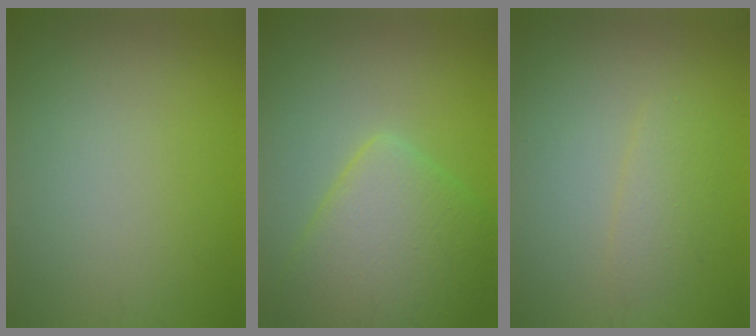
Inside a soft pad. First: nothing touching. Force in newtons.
{"total": 6.8, "press": 6.8, "slide": 0.3}
{"total": 1.8, "press": 1.8, "slide": 0.0}